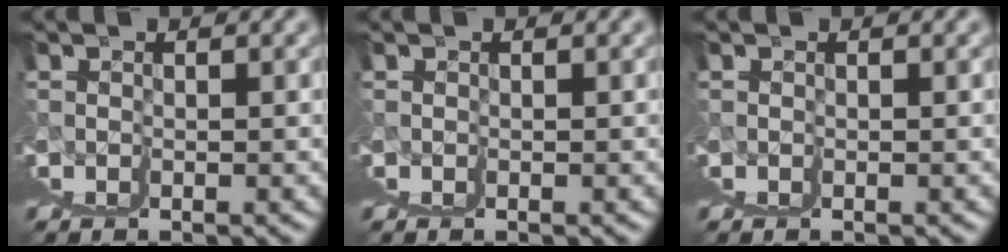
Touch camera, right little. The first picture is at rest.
{"total": 0.0}
{"total": 0.0}